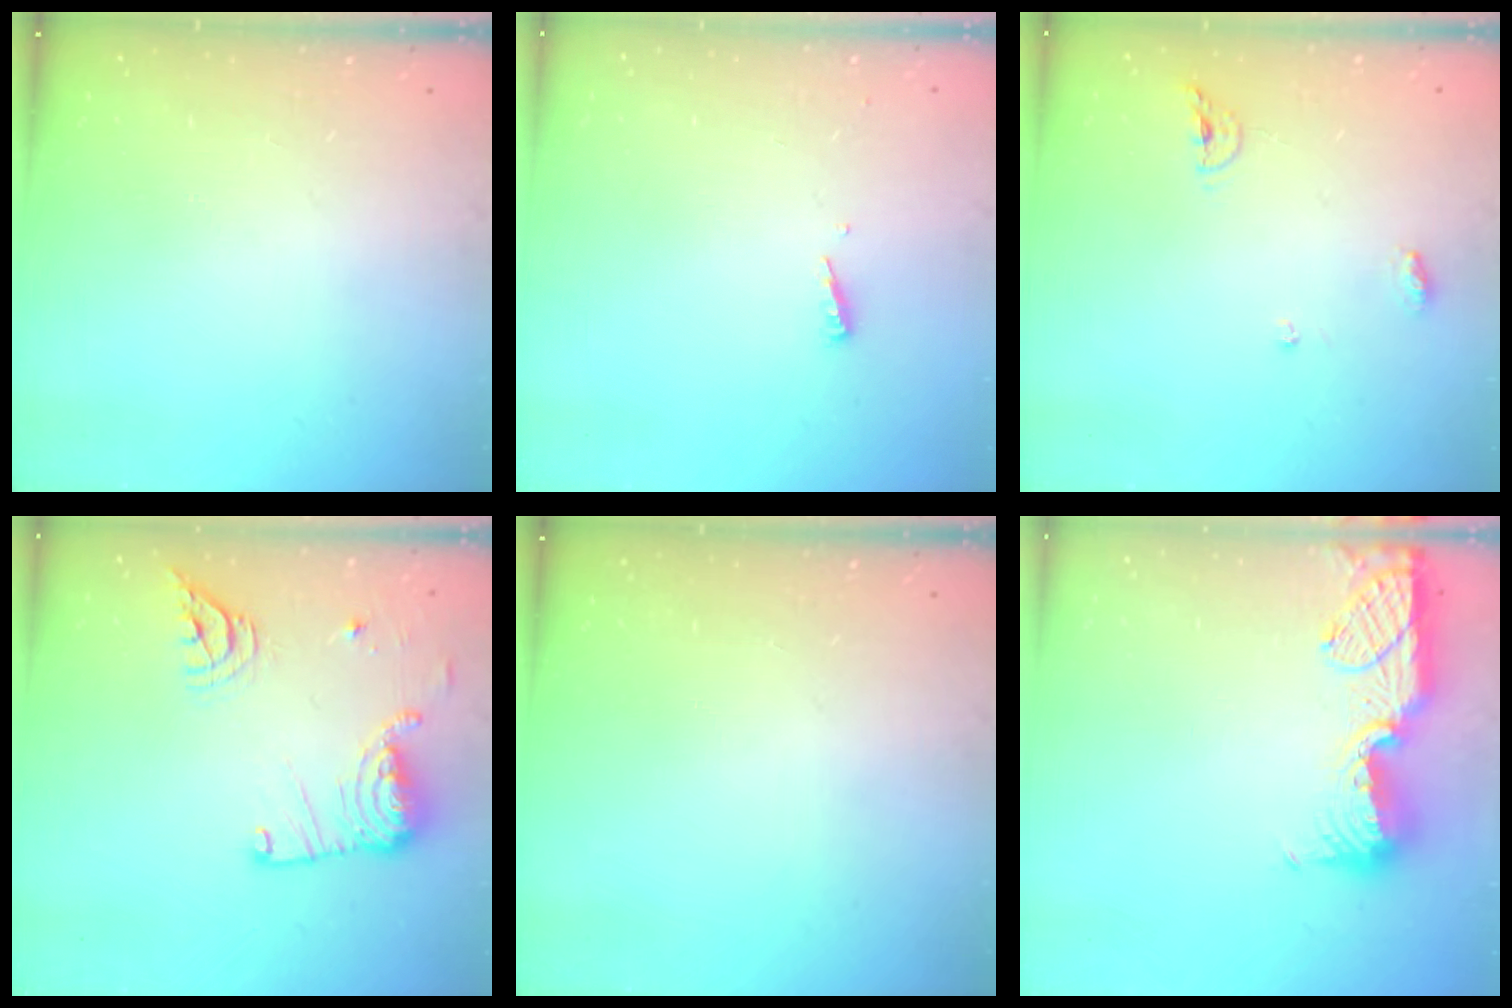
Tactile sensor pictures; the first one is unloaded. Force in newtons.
{"total": 3.1, "press": 3.1, "slide": 0.3}
{"total": 6.8, "press": 6.7, "slide": 0.6}
{"total": 15.8, "press": 15.0, "slide": 4.9}
{"total": 0.0}
{"total": 13.9, "press": 13.8, "slide": 1.2}